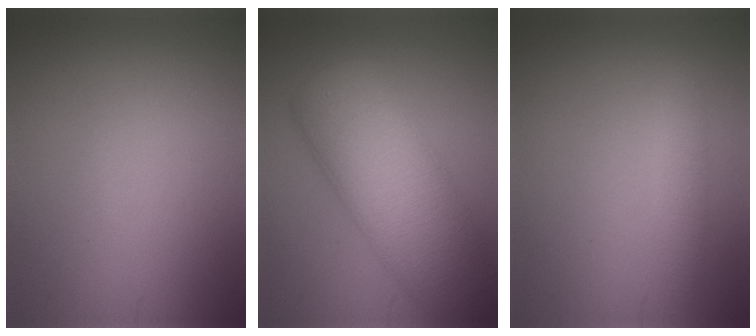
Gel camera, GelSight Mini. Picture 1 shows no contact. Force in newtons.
{"total": 12.3, "press": 12.3, "slide": 0.8}
{"total": 1.6, "press": 1.6, "slide": 0.0}